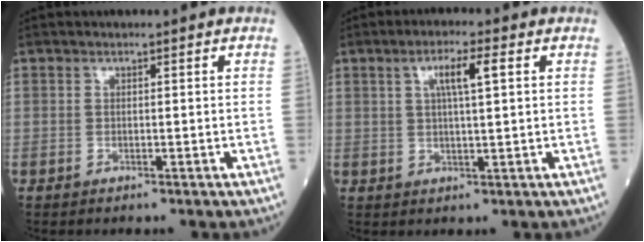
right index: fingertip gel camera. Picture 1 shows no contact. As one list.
[{"total": 4.9, "force": [1.6, 0.4, 4.7], "torque": [-0.086, 0.007, 0.029]}]